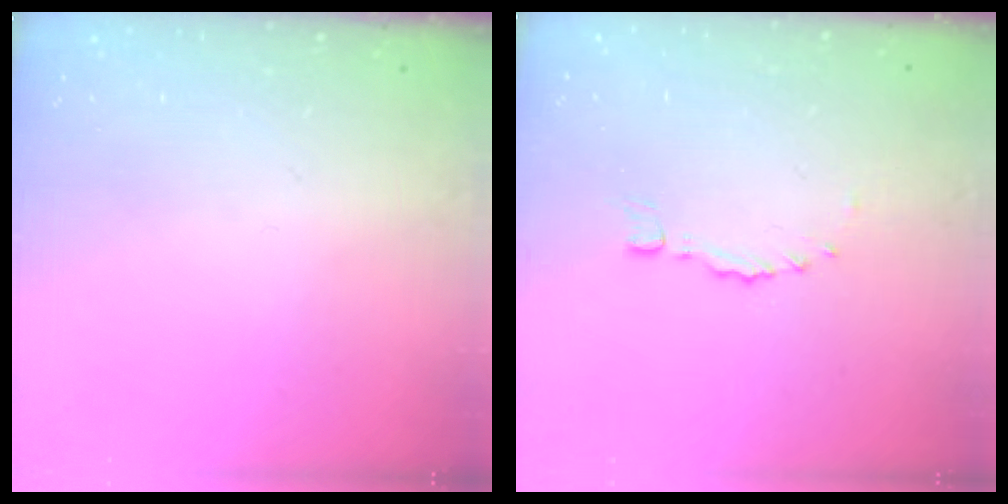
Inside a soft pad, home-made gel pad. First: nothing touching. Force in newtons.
{"total": 0.0}